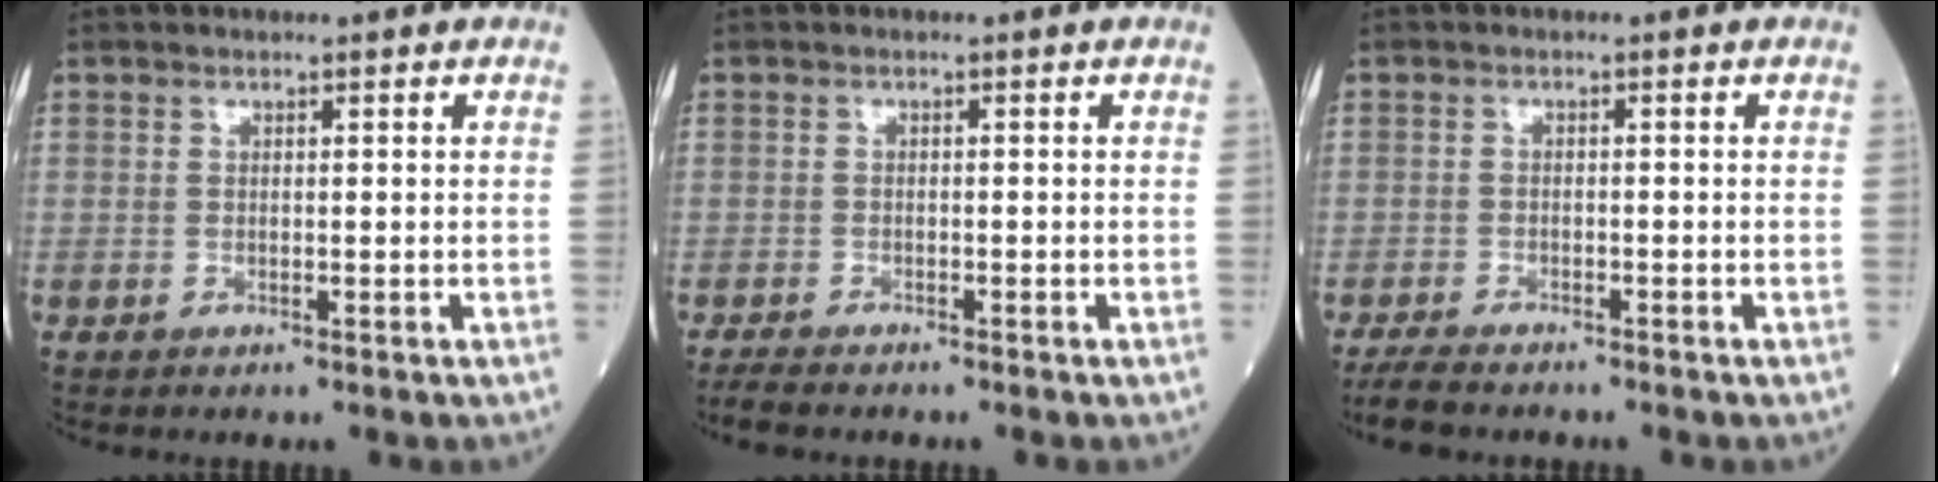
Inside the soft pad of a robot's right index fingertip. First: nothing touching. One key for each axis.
{"total": 2.8, "fx": -2.4, "fy": 0.6, "fz": 1.3, "tx": -0.028, "ty": -0.009, "tz": -0.037}
{"total": 4.4, "fx": -3.9, "fy": 1.0, "fz": 1.9, "tx": -0.038, "ty": -0.013, "tz": -0.064}